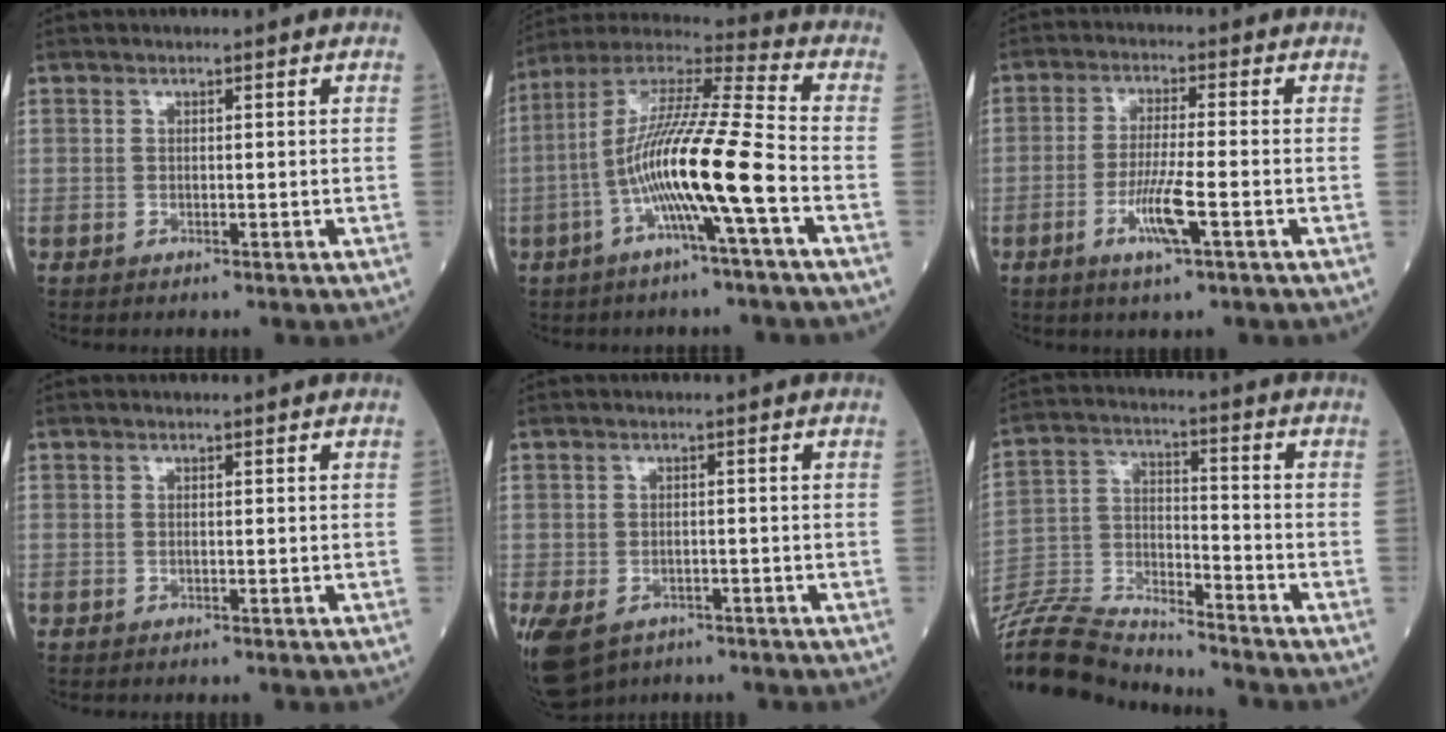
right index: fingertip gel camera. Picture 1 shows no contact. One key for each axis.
{"total": 15.7, "fx": -4.6, "fy": -0.4, "fz": 15.0, "tx": -0.286, "ty": 0.009, "tz": -0.095}
{"total": 6.5, "fx": -2.6, "fy": 0.1, "fz": 6.0, "tx": -0.117, "ty": -0.011, "tz": -0.049}
{"total": 0.0}
{"total": 12.1, "fx": -6.7, "fy": 8.5, "fz": 5.4, "tx": -0.155, "ty": -0.014, "tz": -0.093}
{"total": 17.6, "fx": -16.9, "fy": 1.7, "fz": 4.5, "tx": -0.105, "ty": 0.007, "tz": -0.300}